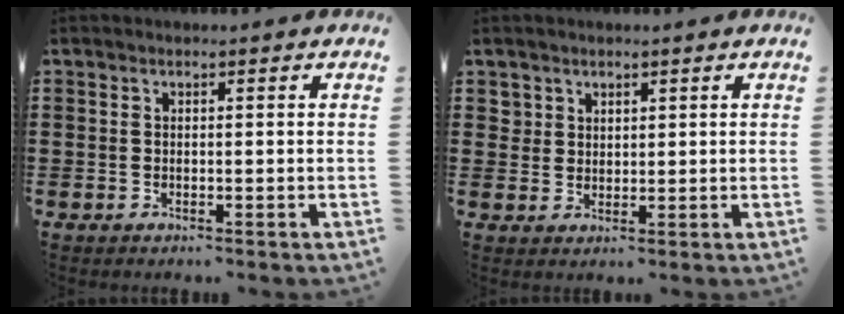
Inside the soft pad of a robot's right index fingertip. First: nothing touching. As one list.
[{"total": 2.3, "force": [1.6, 1.7, 0.2], "torque": [-0.011, 0.008, 0.032]}]